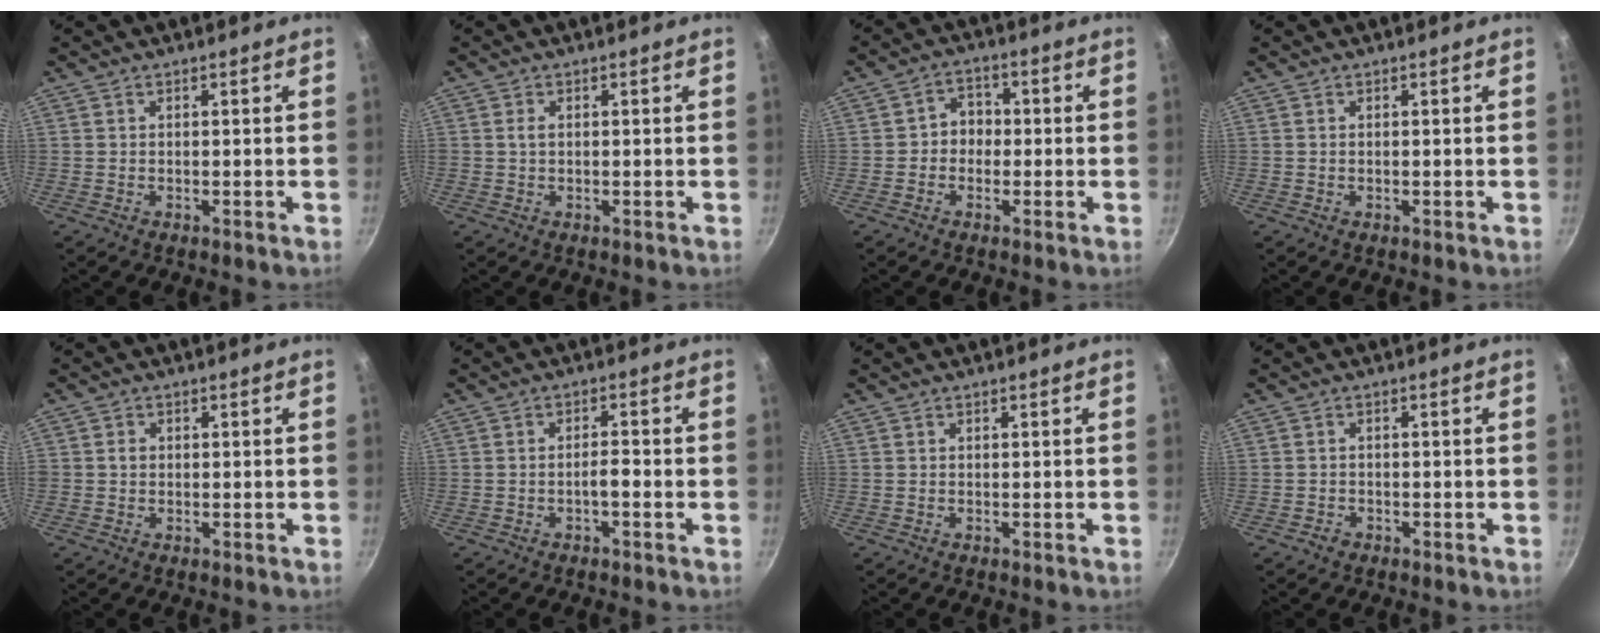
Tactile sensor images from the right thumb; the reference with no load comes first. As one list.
[{"total": 1.2, "force": [0.2, 0.9, 0.9], "torque": [-0.016, 0.003, 0.002]}, {"total": 4.5, "force": [-0.6, 3.9, 2.1], "torque": [0.001, 0.016, -0.018]}, {"total": 0.0}, {"total": 1.5, "force": [0.1, 1.4, 0.5], "torque": [-0.004, 0.006, 0.000]}, {"total": 2.3, "force": [-1.1, 0.6, 1.9], "torque": [-0.030, 0.016, -0.019]}, {"total": 0.0}, {"total": 1.5, "force": [-0.9, 1.1, 0.4], "torque": [-0.006, 0.011, -0.014]}]